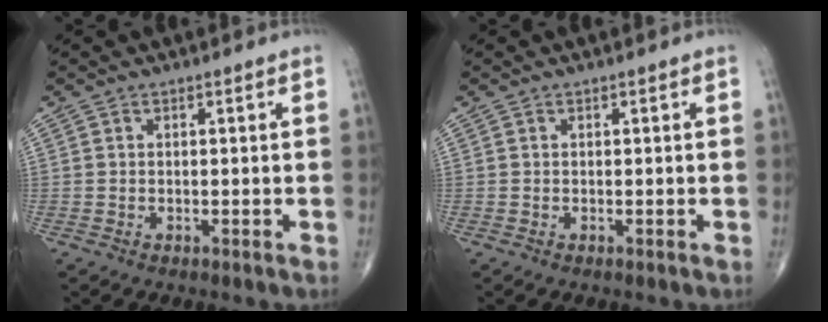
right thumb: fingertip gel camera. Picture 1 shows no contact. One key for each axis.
{"total": 0.0}